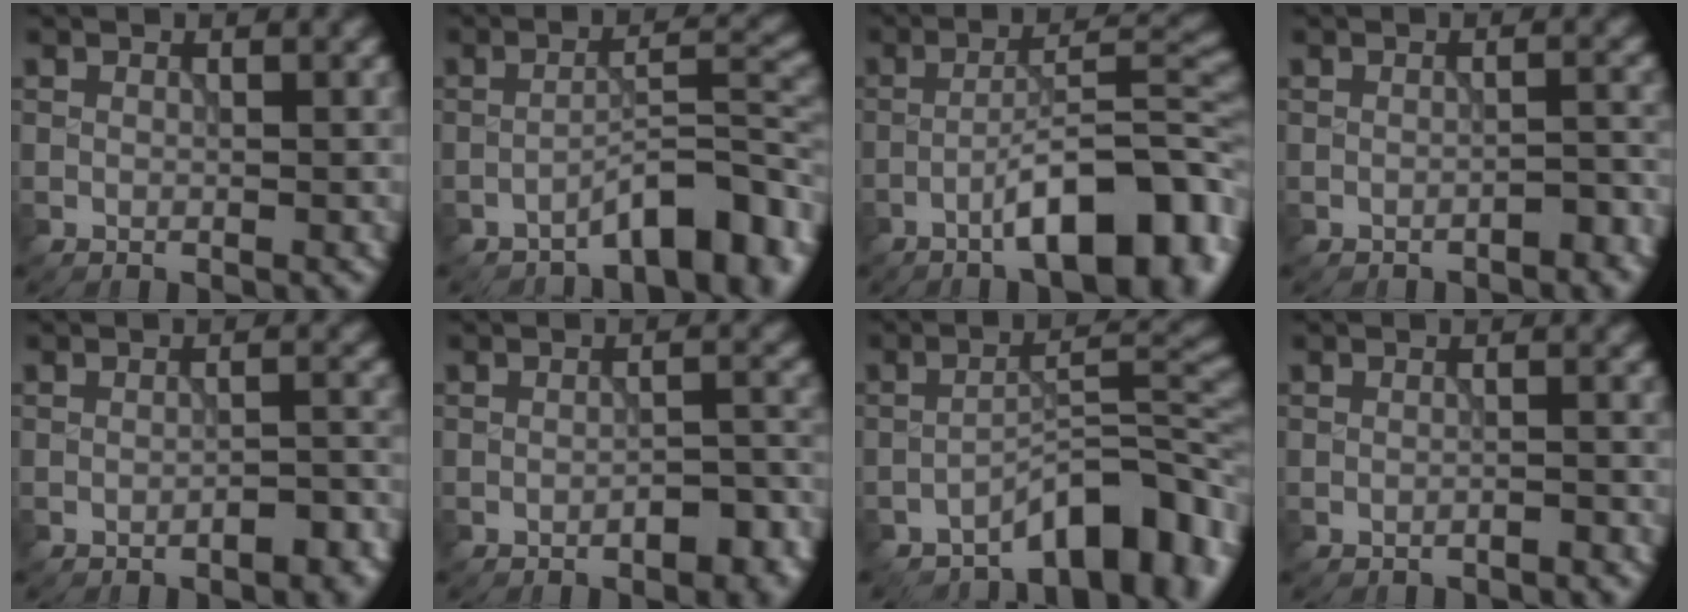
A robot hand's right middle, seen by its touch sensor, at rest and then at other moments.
{"total": 6.1, "force": [-4.2, 1.6, 4.1], "torque": [-0.055, 0.015, -0.067]}
{"total": 10.2, "force": [-5.0, 2.7, 8.4], "torque": [-0.118, 0.014, -0.076]}
{"total": 1.6, "force": [-1.2, 0.5, 1.1], "torque": [-0.013, 0.008, -0.018]}
{"total": 2.8, "force": [-1.5, 1.0, 2.2], "torque": [-0.031, 0.004, -0.020]}
{"total": 3.7, "force": [-2.0, 1.3, 2.8], "torque": [-0.038, 0.004, -0.024]}
{"total": 7.6, "force": [-5.5, 2.3, 4.8], "torque": [-0.050, 0.011, -0.094]}
{"total": 0.9, "force": [-0.9, 0.1, 0.3], "torque": [-0.001, 0.004, -0.018]}